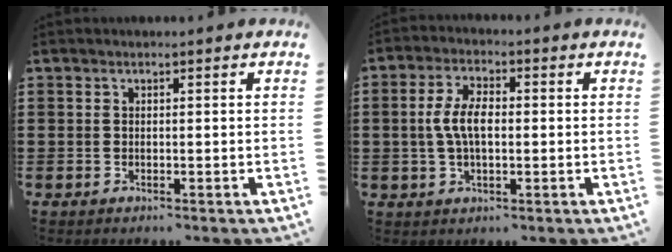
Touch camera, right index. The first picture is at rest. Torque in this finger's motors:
{"motor_torque": [0.26, -0.04, 0.36, 0.17]}